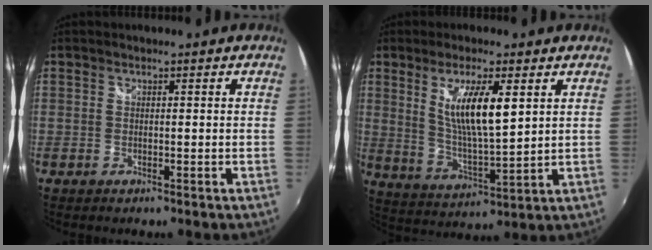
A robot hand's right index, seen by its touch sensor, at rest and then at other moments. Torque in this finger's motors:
{"motor_torque": [0.38, 0.20, 0.27, 0.16]}